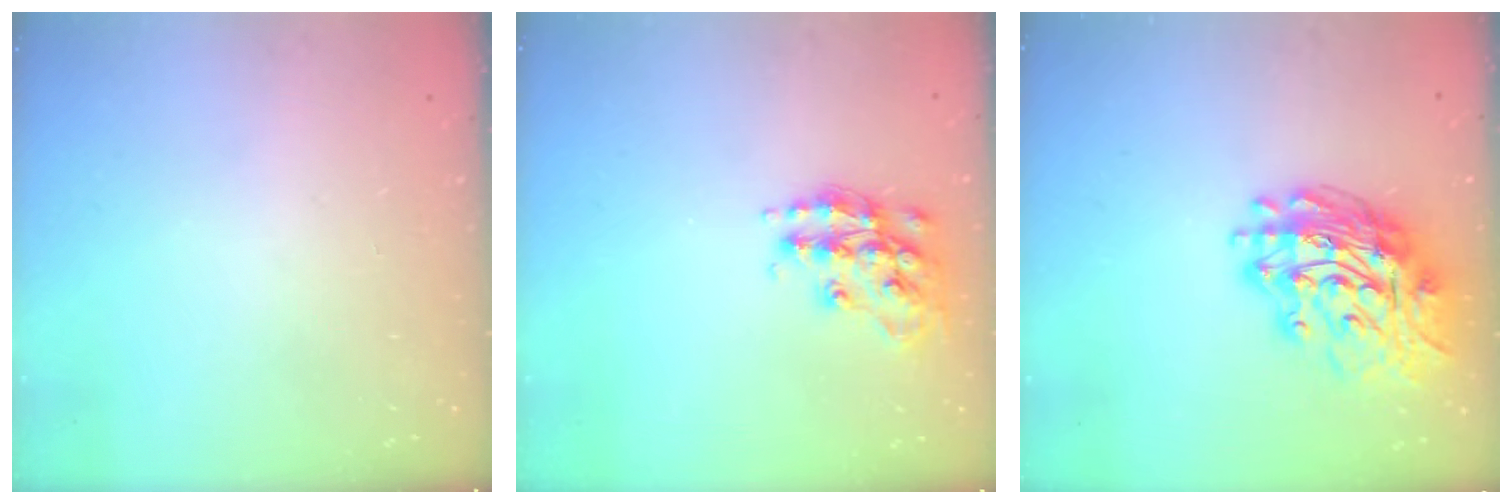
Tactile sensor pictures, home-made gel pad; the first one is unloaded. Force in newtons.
{"total": 15.1, "press": 15.0, "slide": 1.0}
{"total": 17.2, "press": 17.1, "slide": 1.9}